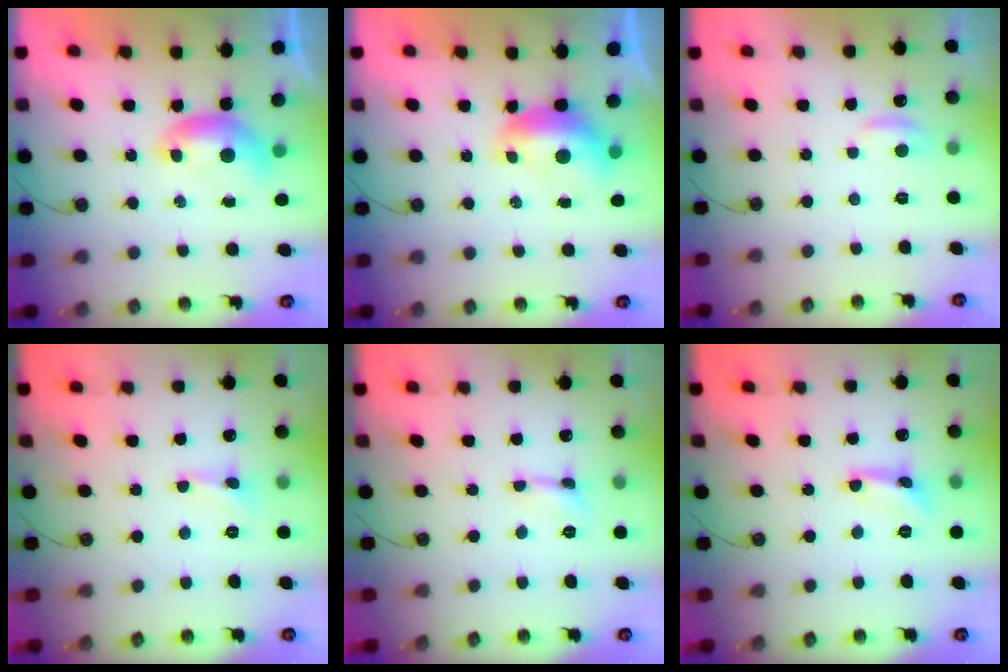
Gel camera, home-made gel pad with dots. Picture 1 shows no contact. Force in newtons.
{"total": 1.6, "press": 1.4, "slide": 0.7}
{"total": 0.8, "press": 0.1, "slide": 0.8}
{"total": 1.2, "press": 1.1, "slide": 0.5}
{"total": 0.5, "press": 0.5, "slide": 0.3}
{"total": 2.0, "press": 2.0, "slide": 0.0}